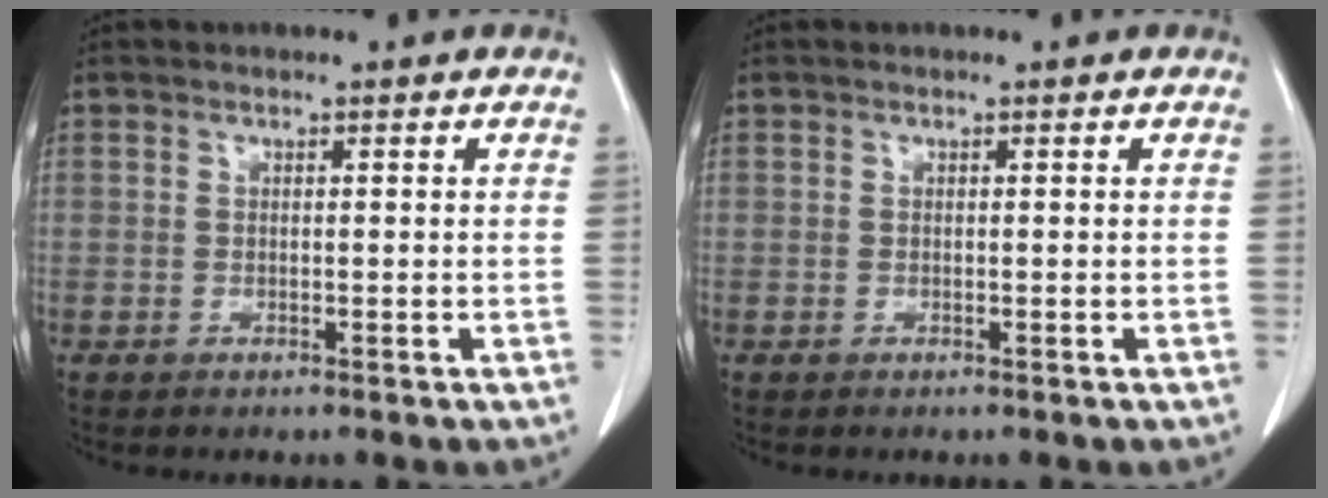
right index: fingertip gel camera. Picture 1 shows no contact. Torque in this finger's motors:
{"motor_torque": [-0.09, 0.05, 0.02, 0.00]}